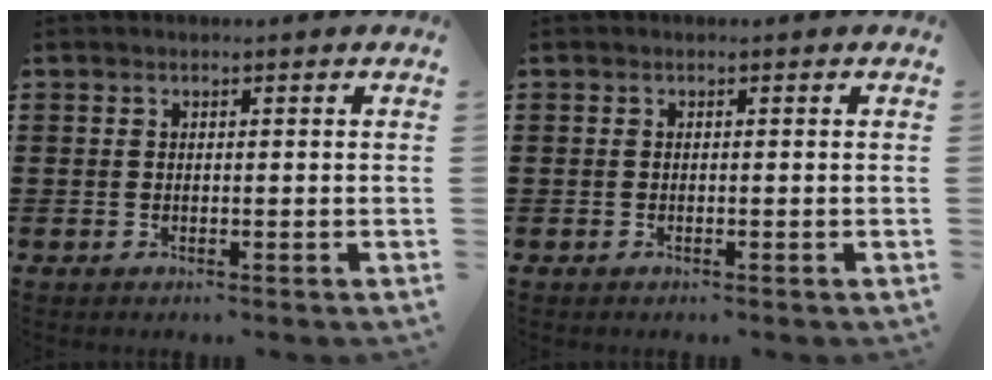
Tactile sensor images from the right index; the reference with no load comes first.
{"total": 0.0}